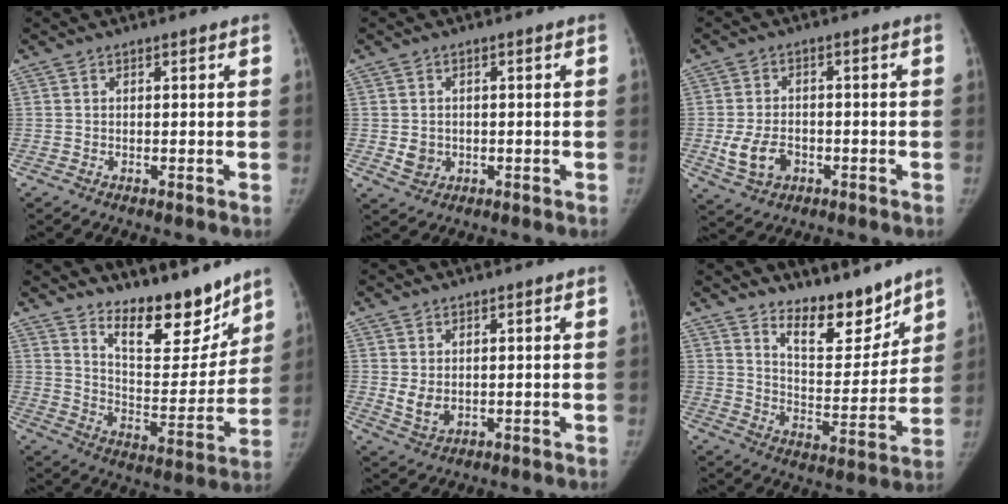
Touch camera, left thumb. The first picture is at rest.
{"total": 3.2, "force": [-0.4, 2.8, 1.5], "torque": [-0.014, 0.000, 0.002]}
{"total": 7.2, "force": [-2.1, 5.1, 4.6], "torque": [-0.080, 0.009, -0.031]}
{"total": 14.8, "force": [11.9, 5.2, 7.1], "torque": [-0.060, -0.101, 0.197]}
{"total": 3.7, "force": [0.3, 2.7, 2.5], "torque": [-0.037, -0.011, 0.017]}
{"total": 11.3, "force": [9.4, 4.0, 4.8], "torque": [-0.039, -0.085, 0.161]}